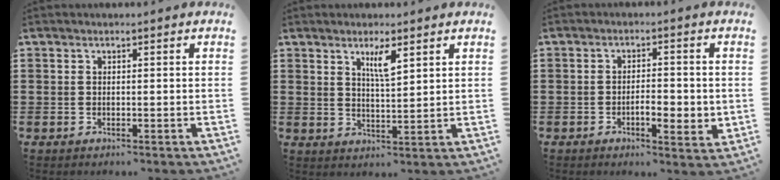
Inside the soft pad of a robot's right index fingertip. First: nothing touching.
{"total": 3.9, "force": [2.2, 0.8, 3.1], "torque": [-0.059, 0.002, 0.036]}
{"total": 4.3, "force": [-1.1, 1.7, 3.8], "torque": [-0.060, 0.002, -0.022]}